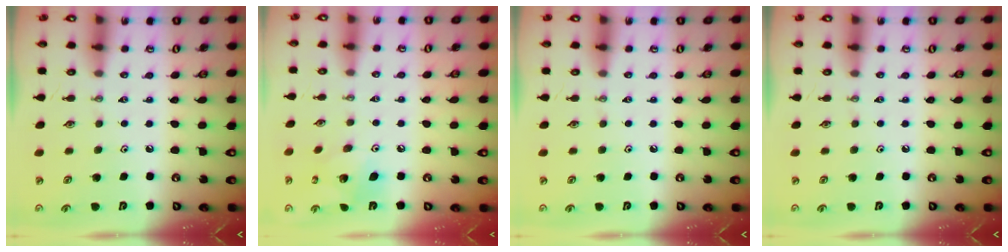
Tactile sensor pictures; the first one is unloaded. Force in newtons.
{"total": 10.0, "press": 10.0, "slide": 0.7}
{"total": 0.0}
{"total": 0.0}